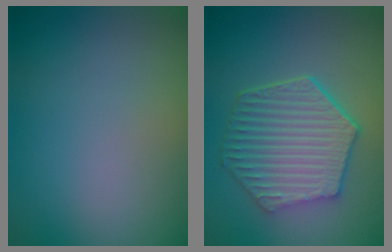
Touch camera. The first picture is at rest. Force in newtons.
{"total": 6.4, "press": 4.8, "slide": 4.2}